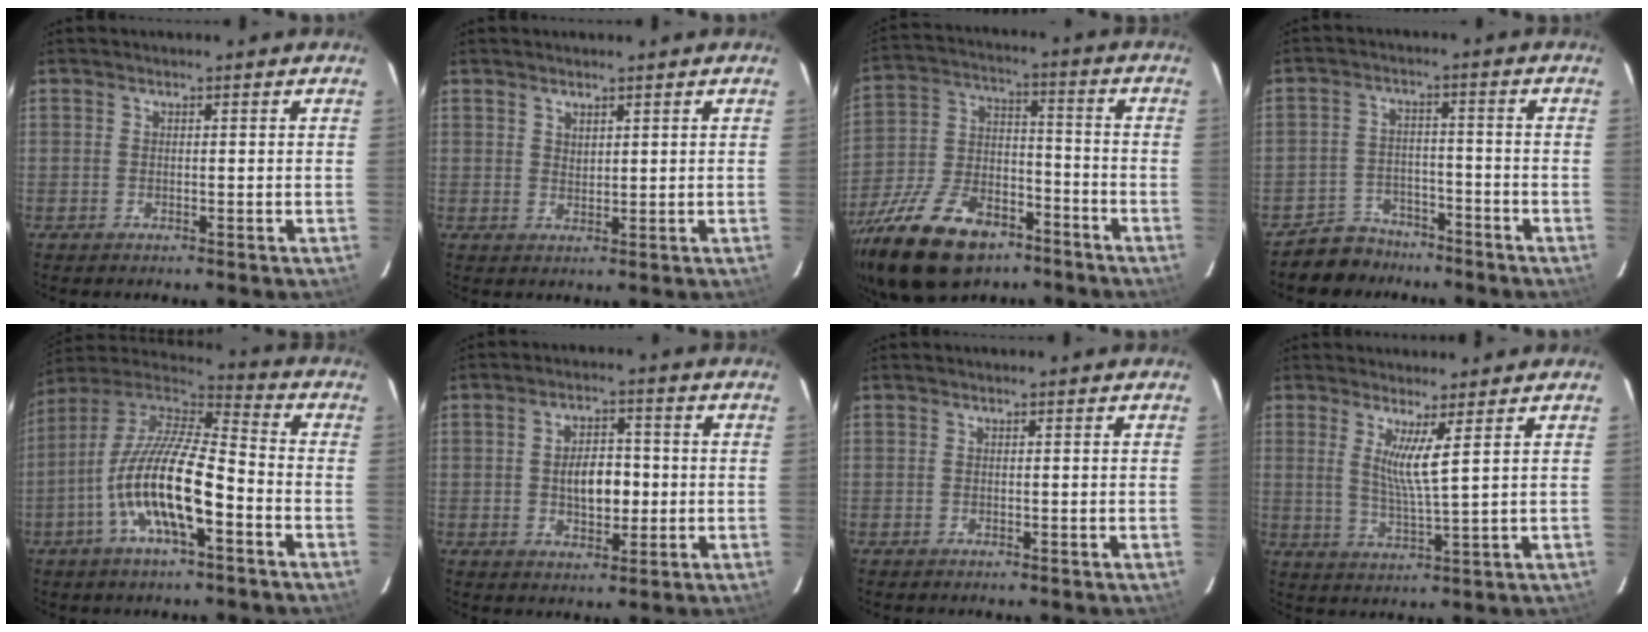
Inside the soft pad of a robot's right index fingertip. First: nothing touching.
{"total": 1.7, "force": [1.3, 0.9, 0.6], "torque": [-0.007, 0.001, 0.024]}
{"total": 23.2, "force": [-15.1, 12.0, 12.9], "torque": [-0.279, -0.012, -0.249]}
{"total": 7.4, "force": [-6.1, 4.2, 0.7], "torque": [-0.033, 0.018, -0.092]}
{"total": 17.2, "force": [-6.4, 4.9, 15.2], "torque": [-0.290, -0.014, -0.125]}
{"total": 7.3, "force": [-0.5, 4.1, 6.0], "torque": [-0.106, 0.008, -0.002]}
{"total": 0.0}
{"total": 5.4, "force": [2.5, -0.6, 4.8], "torque": [-0.090, -0.018, 0.043]}